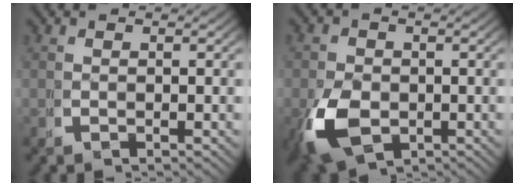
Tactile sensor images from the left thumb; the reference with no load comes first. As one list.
[{"total": 6.5, "force": [-2.6, 4.7, 3.8], "torque": [-0.097, -0.035, -0.023]}]